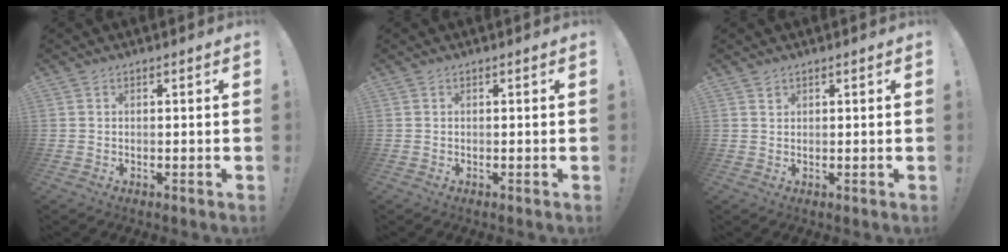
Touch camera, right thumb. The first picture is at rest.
{"total": 0.0}
{"total": 1.2, "force": [0.9, 0.7, 0.2], "torque": [-0.004, 0.000, 0.019]}